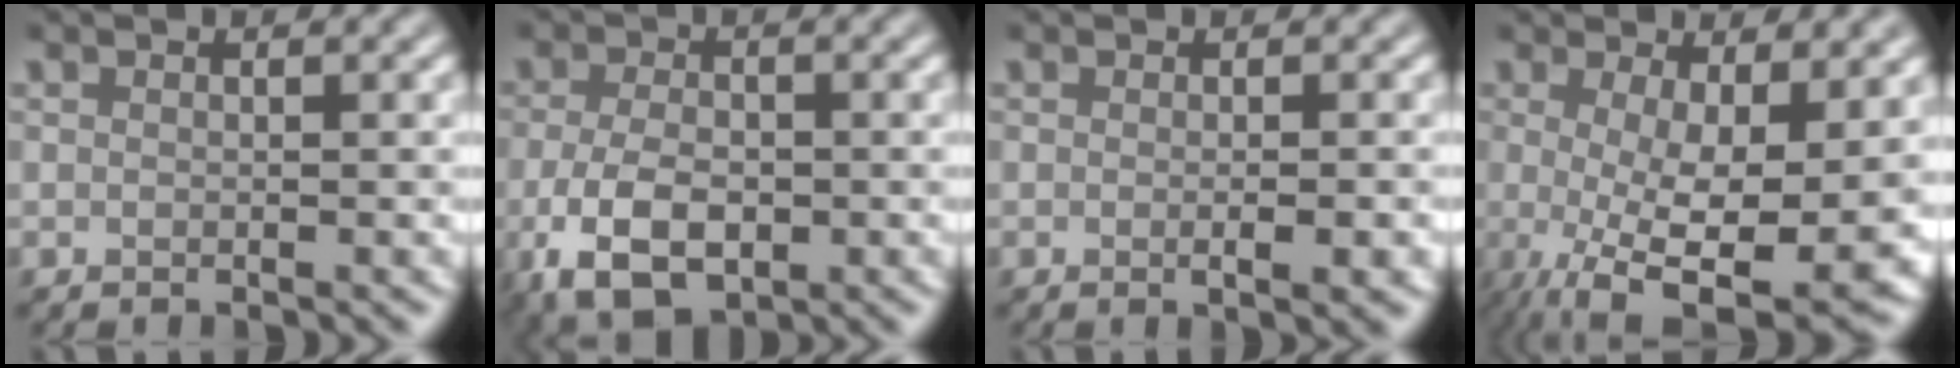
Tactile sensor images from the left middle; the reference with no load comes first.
{"total": 5.8, "force": [-2.1, 3.3, 4.4], "torque": [-0.096, -0.009, -0.039]}
{"total": 2.0, "force": [-0.3, 0.5, 2.0], "torque": [-0.022, 0.000, -0.006]}
{"total": 10.4, "force": [-1.1, 3.4, 9.8], "torque": [-0.156, -0.017, -0.012]}